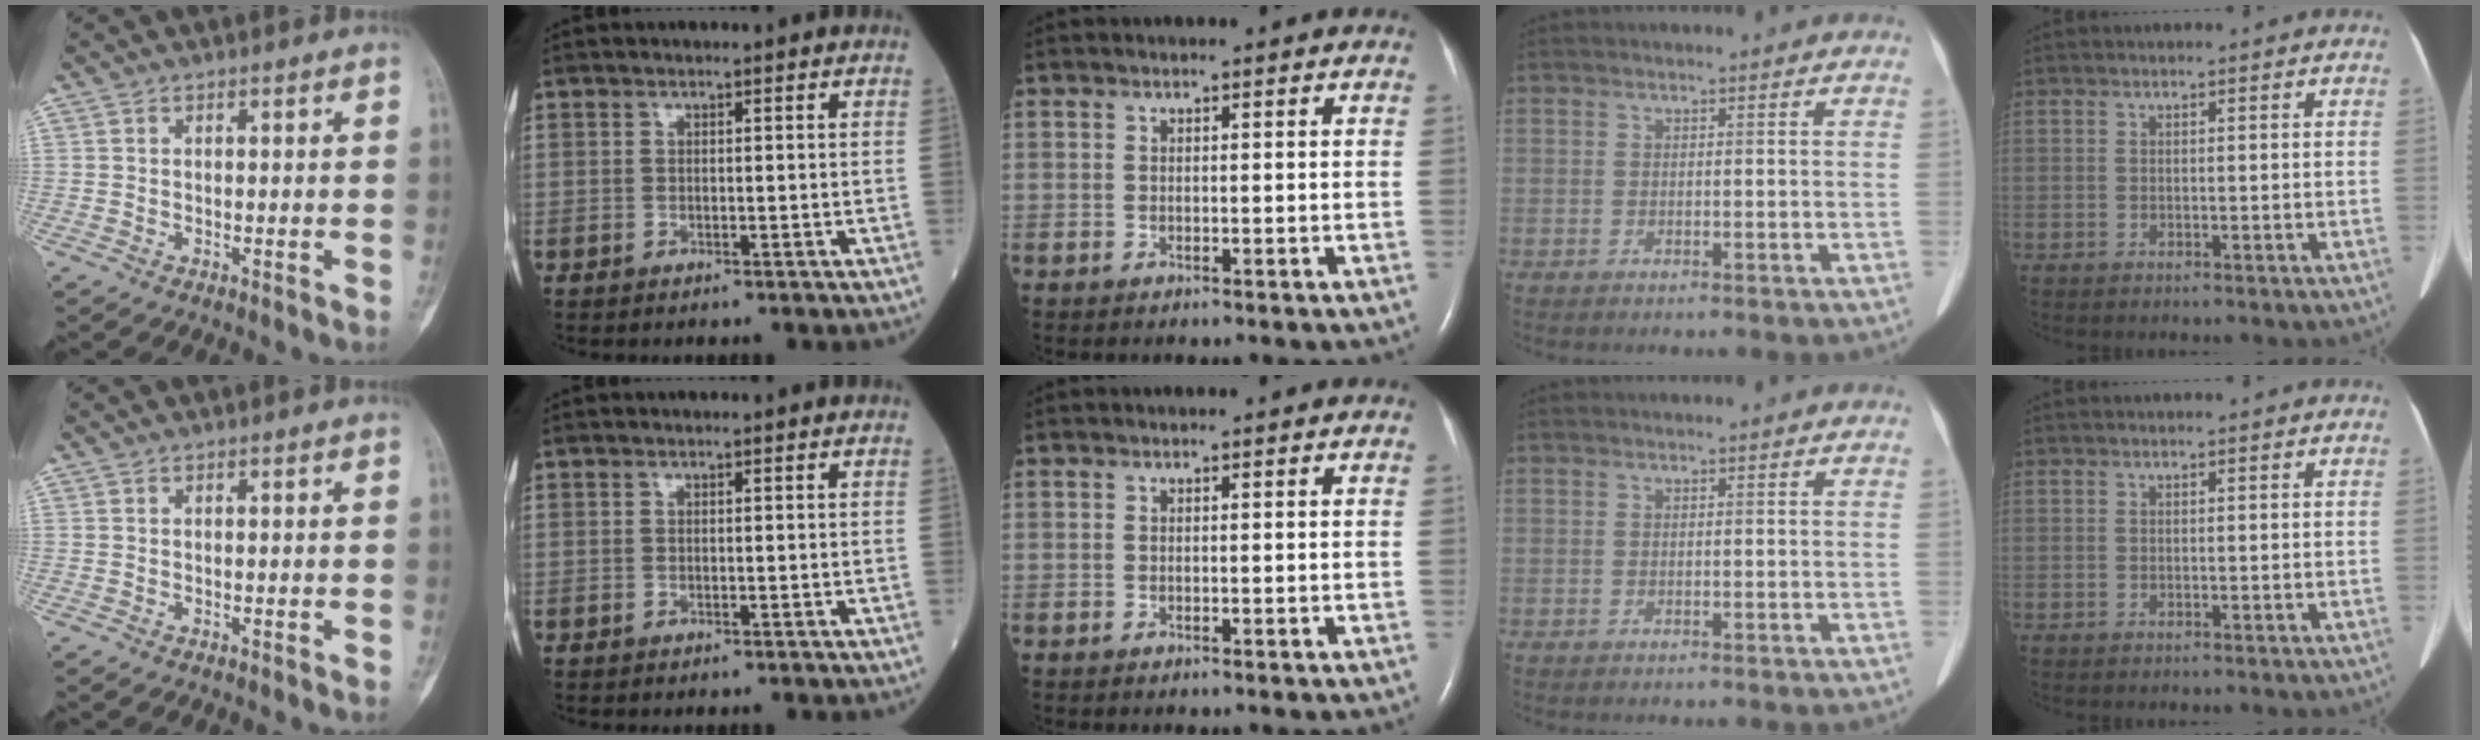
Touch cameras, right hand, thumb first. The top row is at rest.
{}